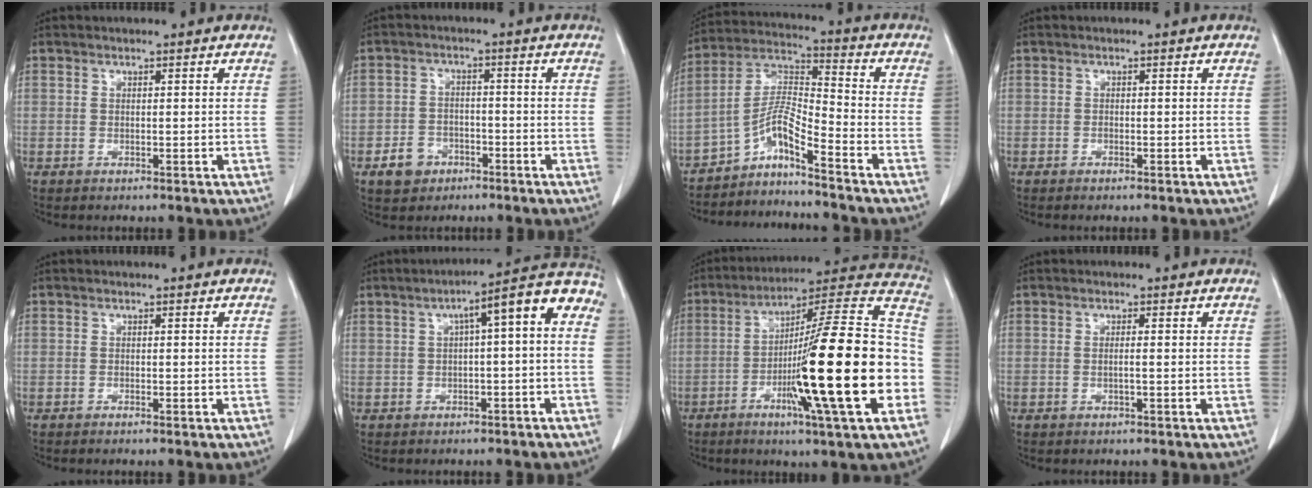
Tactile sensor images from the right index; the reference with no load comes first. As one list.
[{"total": 4.7, "force": [-2.6, 3.6, 1.5], "torque": [-0.029, 0.008, -0.038]}, {"total": 7.7, "force": [-5.9, -0.5, 4.9], "torque": [-0.104, 0.015, -0.109]}, {"total": 0.7, "force": [-0.6, 0.0, 0.4], "torque": [-0.012, -0.001, -0.010]}, {"total": 0.5, "force": [-0.4, -0.1, 0.3], "torque": [-0.009, -0.001, -0.008]}, {"total": 9.8, "force": [1.1, 1.5, 9.6], "torque": [-0.130, 0.043, 0.007]}, {"total": 25.2, "force": [-6.2, 0.4, 24.4], "torque": [-0.326, -0.006, -0.111]}, {"total": 1.0, "force": [-0.2, -0.1, 1.0], "torque": [-0.020, 0.000, -0.003]}]